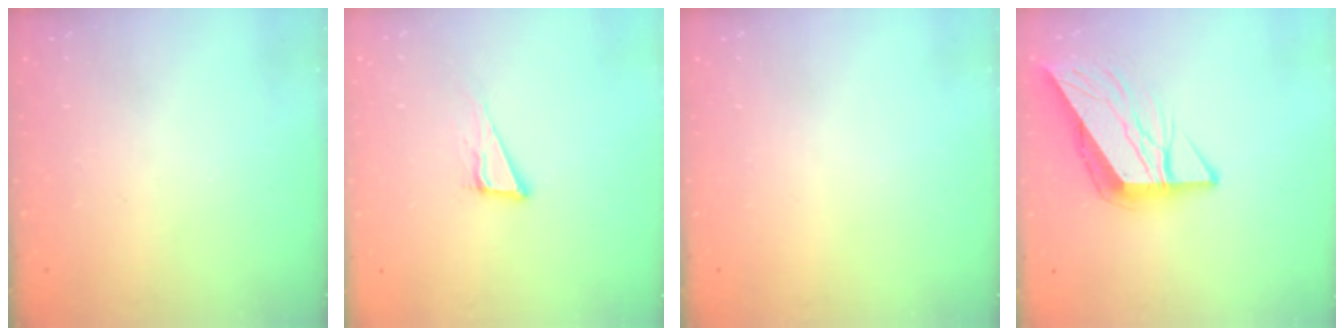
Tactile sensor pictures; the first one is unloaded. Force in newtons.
{"total": 8.3, "press": 7.6, "slide": 3.4}
{"total": 0.0}
{"total": 10.2, "press": 10.1, "slide": 1.3}